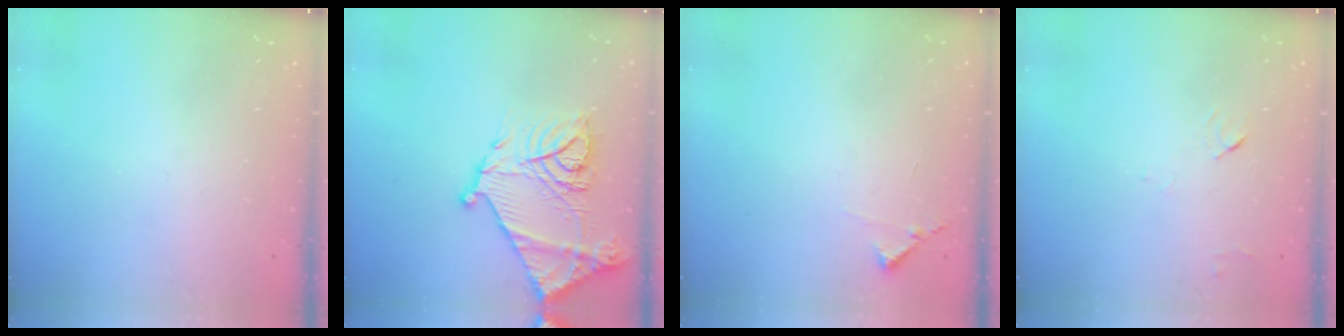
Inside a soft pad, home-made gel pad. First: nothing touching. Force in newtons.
{"total": 18.6, "press": 18.5, "slide": 1.9}
{"total": 5.5, "press": 5.5, "slide": 0.4}
{"total": 3.7, "press": 3.6, "slide": 0.5}